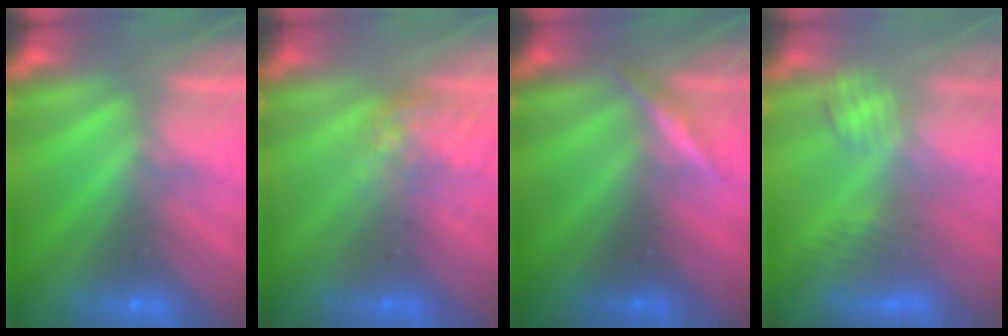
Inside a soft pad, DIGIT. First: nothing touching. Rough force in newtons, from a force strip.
{"total": 4.5}
{"total": 3.0}
{"total": 2.8}